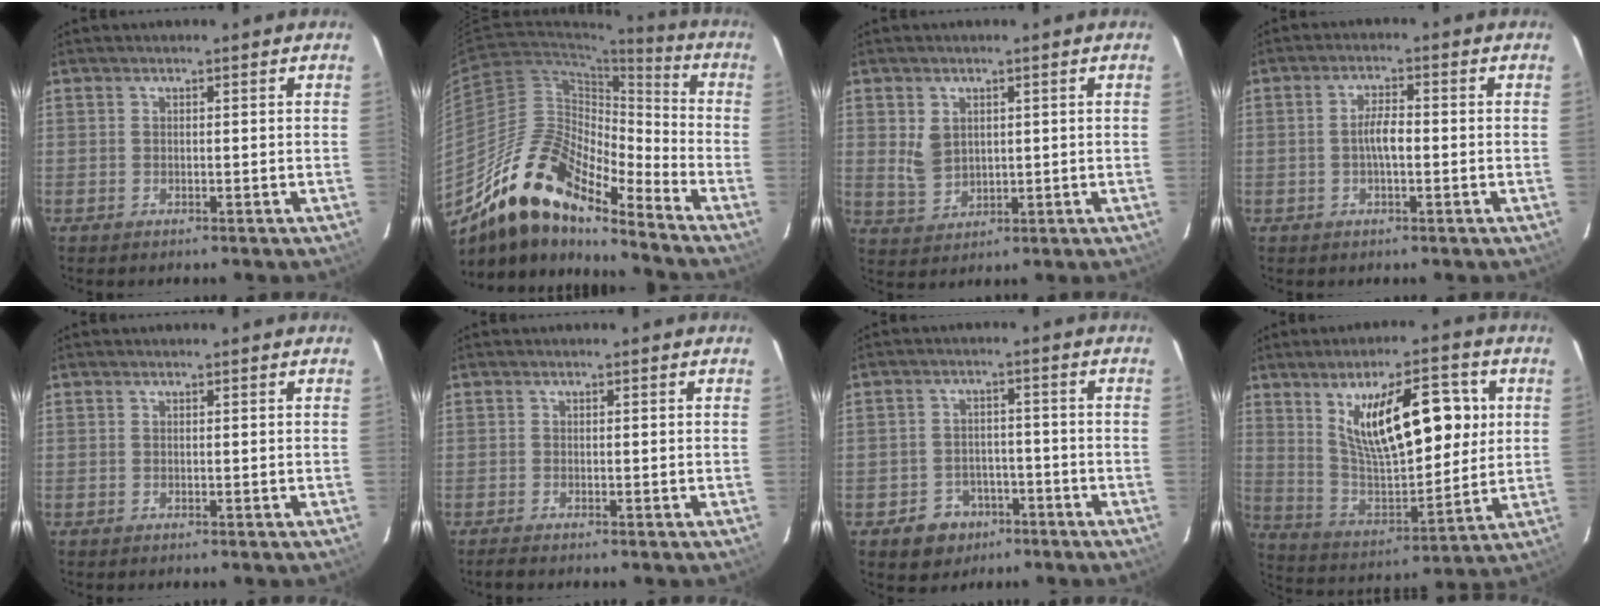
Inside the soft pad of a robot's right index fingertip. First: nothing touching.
{"total": 19.0, "force": [-15.0, 5.4, 10.2], "torque": [-0.173, -0.003, -0.289]}
{"total": 5.4, "force": [1.4, 4.1, 3.2], "torque": [-0.061, -0.001, 0.039]}
{"total": 3.5, "force": [-0.7, 1.0, 3.3], "torque": [-0.063, 0.006, -0.011]}
{"total": 0.0}
{"total": 1.3, "force": [-1.2, 0.0, 0.6], "torque": [-0.016, -0.005, -0.021]}
{"total": 7.0, "force": [-4.0, 5.6, 1.4], "torque": [-0.044, 0.021, -0.044]}
{"total": 18.8, "force": [6.3, 7.2, 16.2], "torque": [-0.267, 0.001, 0.120]}